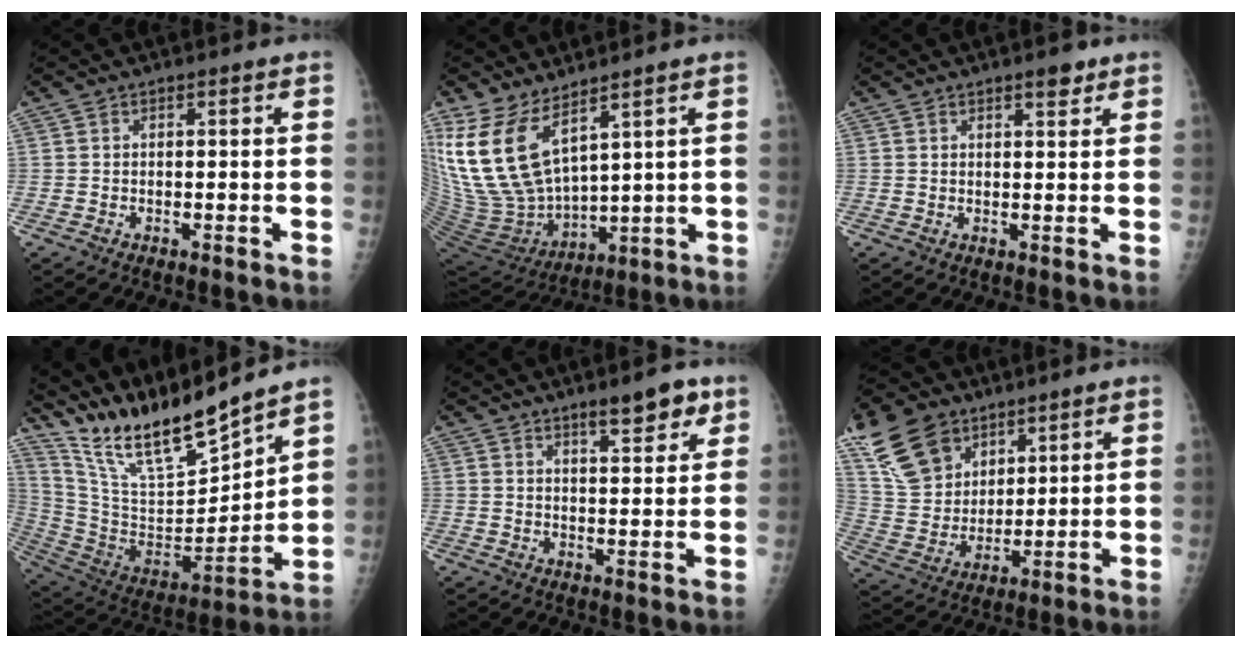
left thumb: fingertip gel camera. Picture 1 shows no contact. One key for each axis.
{"total": 16.7, "fx": 9.6, "fy": 7.7, "fz": 11.3, "tx": -0.217, "ty": -0.062, "tz": 0.214}
{"total": 2.6, "fx": 1.8, "fy": 0.9, "fz": 1.6, "tx": -0.014, "ty": -0.010, "tz": 0.025}
{"total": 20.0, "fx": 17.3, "fy": 3.0, "fz": 9.6, "tx": -0.143, "ty": -0.099, "tz": 0.330}
{"total": 6.7, "fx": 4.5, "fy": 1.9, "fz": 4.5, "tx": -0.048, "ty": -0.028, "tz": 0.065}
{"total": 16.3, "fx": 9.9, "fy": 10.8, "fz": 7.0, "tx": -0.110, "ty": -0.030, "tz": 0.200}